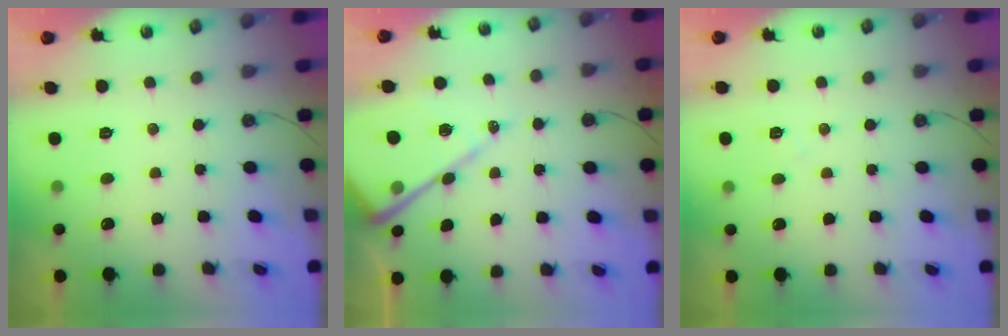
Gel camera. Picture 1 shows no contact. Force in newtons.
{"total": 14.3, "press": 14.3, "slide": 1.5}
{"total": 3.6, "press": 3.5, "slide": 0.6}